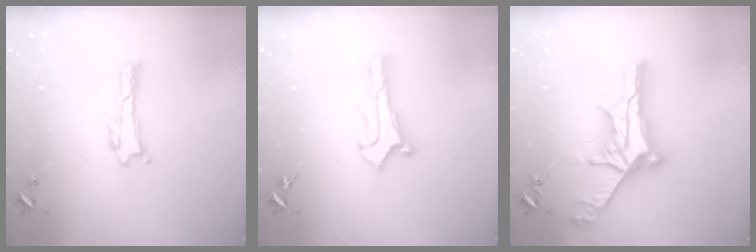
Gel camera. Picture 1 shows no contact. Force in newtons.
{"total": 1.1, "press": 1.1, "slide": 0.1}
{"total": 13.8, "press": 13.8, "slide": 1.0}